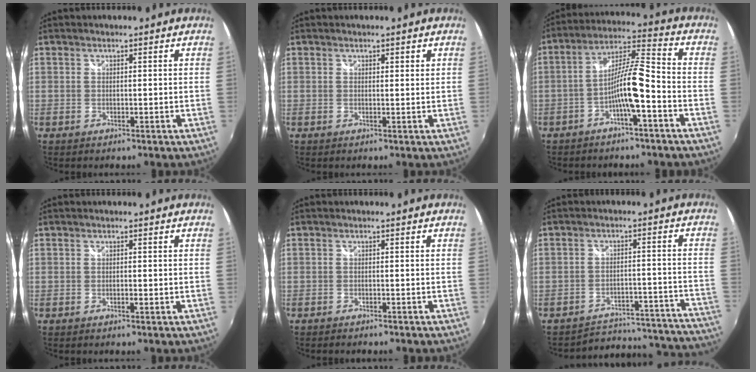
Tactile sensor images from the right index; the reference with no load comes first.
{"total": 0.8, "force": [0.6, 0.4, 0.5], "torque": [-0.006, 0.001, 0.007]}
{"total": 8.7, "force": [-4.0, 0.8, 7.7], "torque": [-0.159, 0.014, -0.070]}
{"total": 0.5, "force": [-0.3, 0.1, 0.4], "torque": [-0.008, 0.001, -0.006]}
{"total": 1.8, "force": [-1.7, 0.6, 0.4], "torque": [-0.018, -0.006, -0.031]}
{"total": 22.3, "force": [-21.1, 5.1, 5.1], "torque": [-0.076, 0.021, -0.255]}